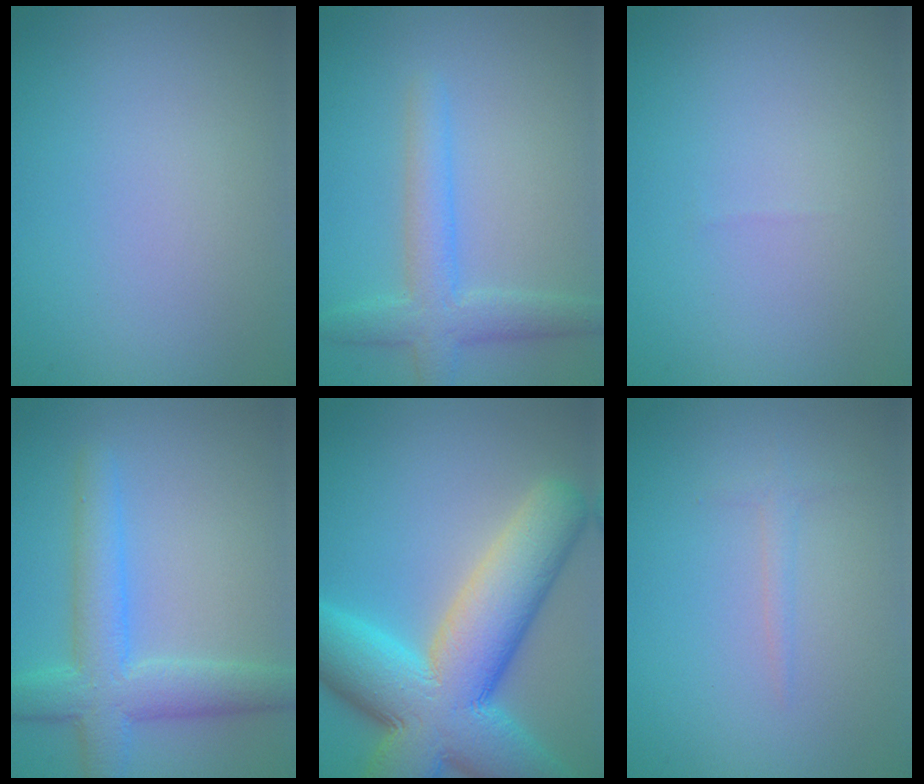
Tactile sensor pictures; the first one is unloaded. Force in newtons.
{"total": 3.9, "press": 3.9, "slide": 0.2}
{"total": 0.0}
{"total": 5.6, "press": 5.6, "slide": 0.2}
{"total": 14.0, "press": 14.0, "slide": 0.7}
{"total": 0.8, "press": 0.8, "slide": 0.1}